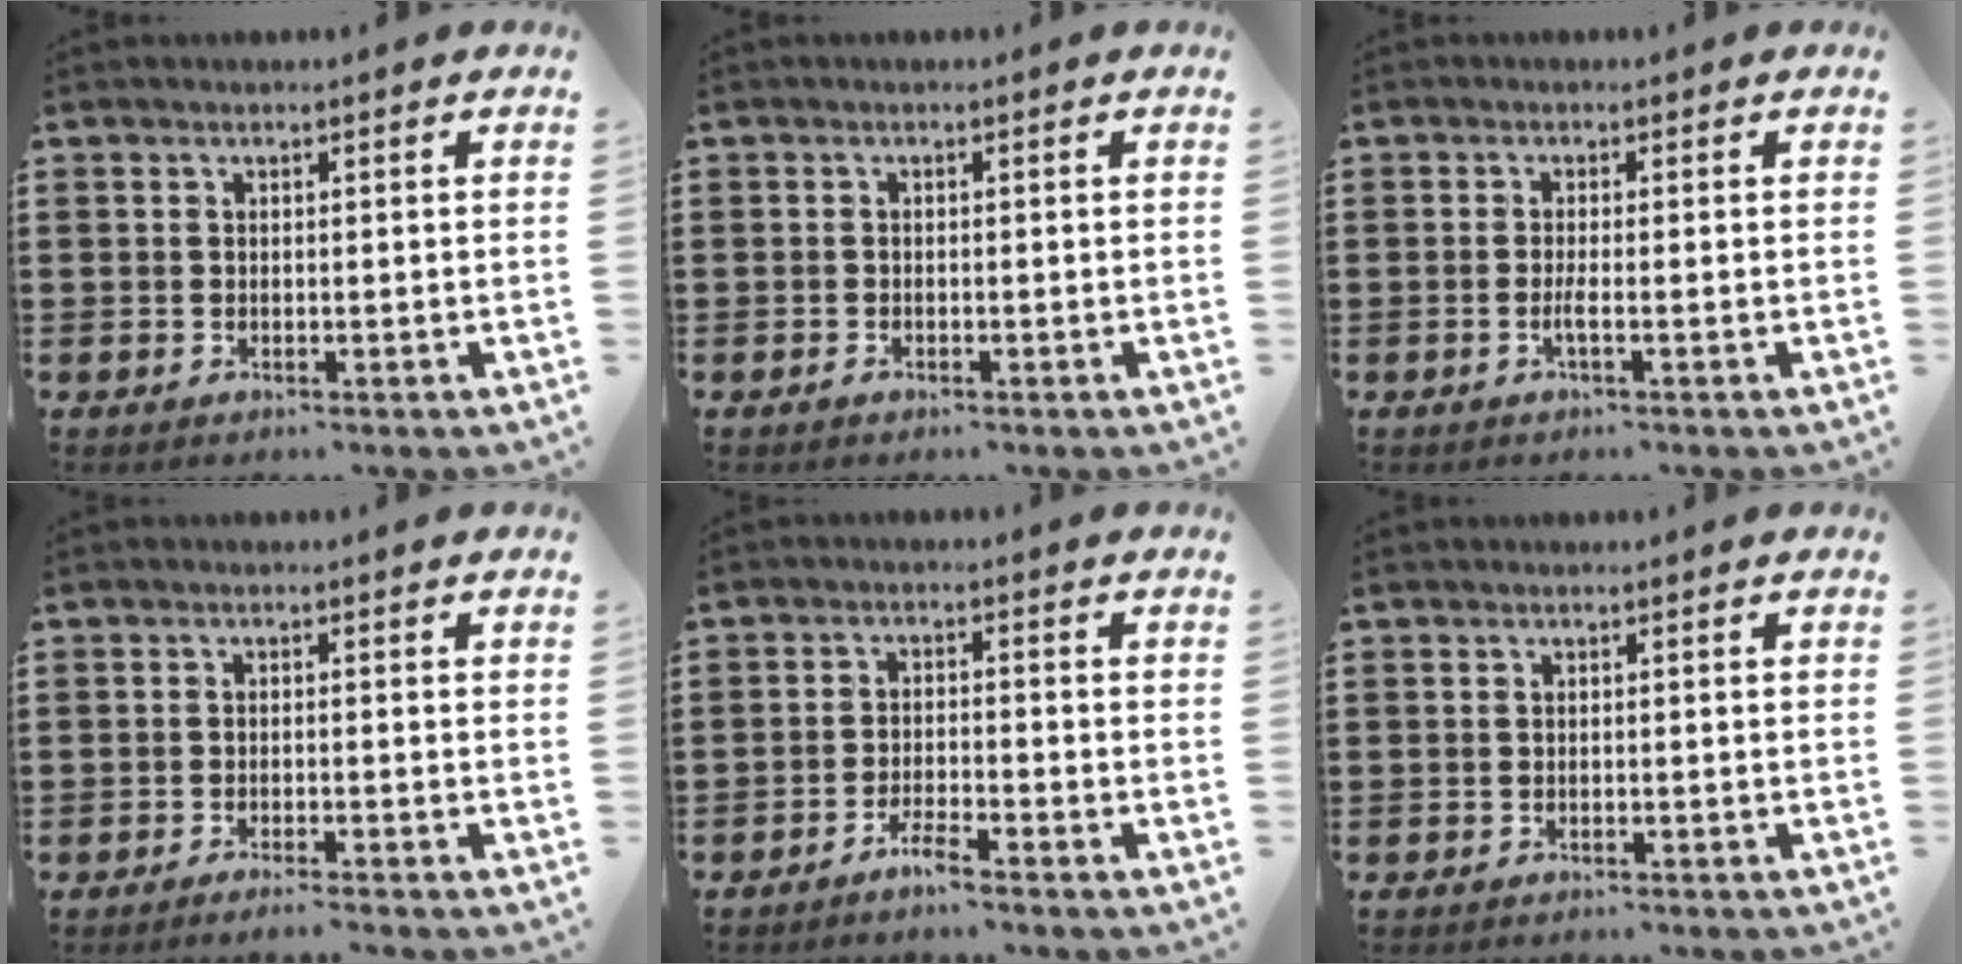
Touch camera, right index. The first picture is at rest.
{"total": 0.6, "force": [-0.5, 0.3, 0.2], "torque": [-0.005, 0.000, -0.009]}
{"total": 1.5, "force": [-0.6, 0.0, 1.3], "torque": [-0.032, -0.004, -0.014]}
{"total": 1.4, "force": [-1.3, -0.3, 0.6], "torque": [-0.011, -0.002, -0.024]}
{"total": 2.7, "force": [-2.5, 0.0, 1.2], "torque": [-0.030, 0.002, -0.049]}
{"total": 0.8, "force": [-0.7, 0.4, -0.2], "torque": [0.003, 0.005, -0.017]}